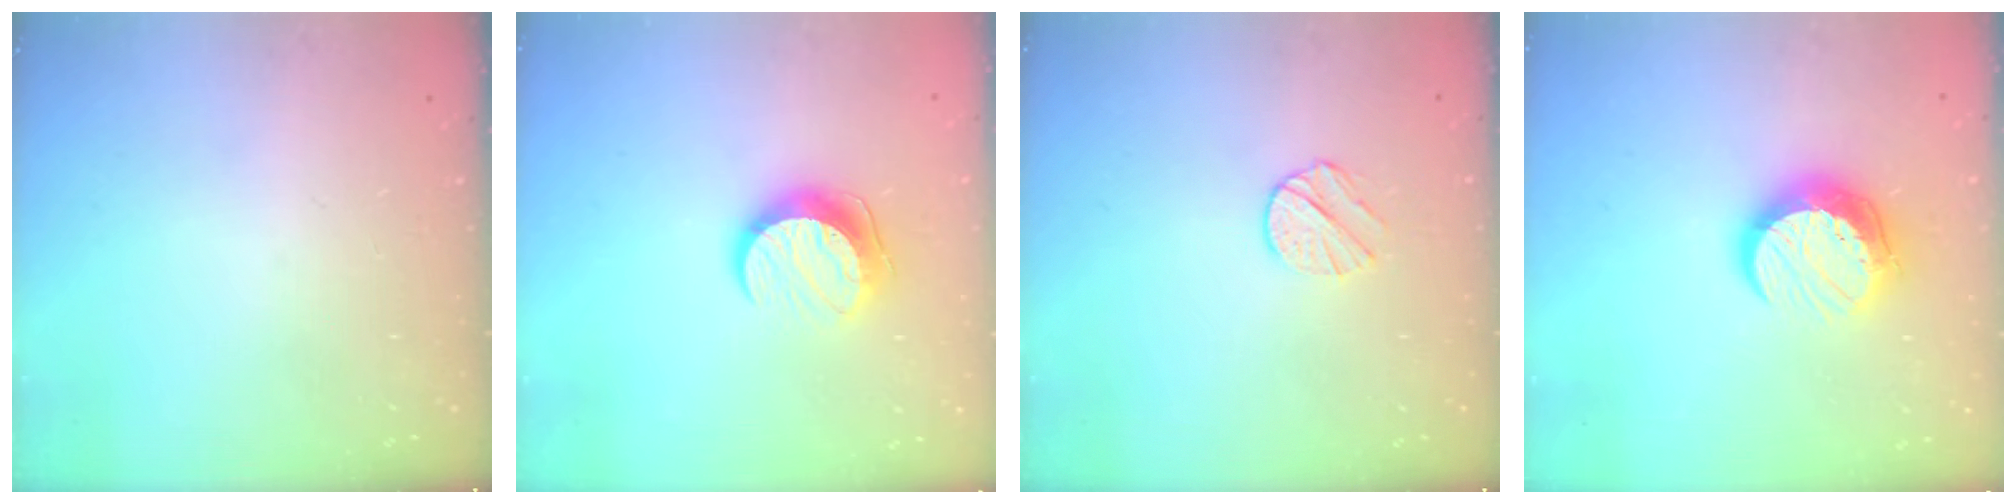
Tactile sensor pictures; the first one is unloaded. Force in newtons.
{"total": 10.2, "press": 10.2, "slide": 0.6}
{"total": 6.8, "press": 6.8, "slide": 0.6}
{"total": 11.5, "press": 11.5, "slide": 0.8}